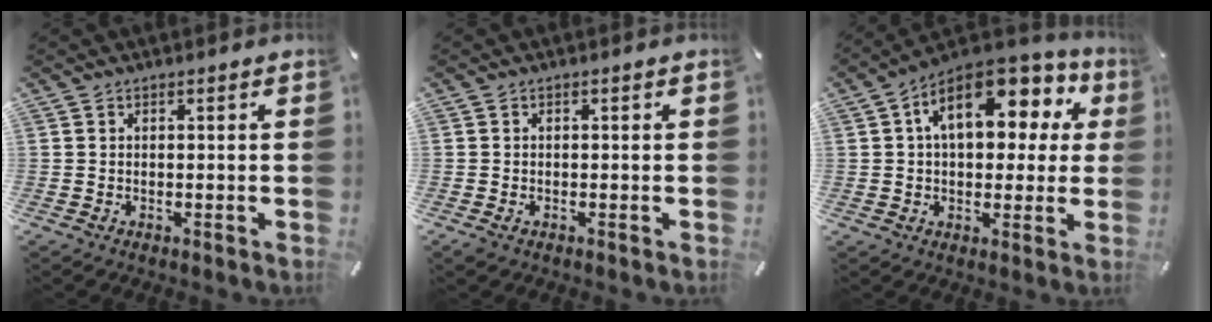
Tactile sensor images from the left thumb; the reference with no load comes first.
{"total": 0.8, "force": [-0.3, 0.5, 0.5], "torque": [-0.009, 0.000, -0.007]}
{"total": 15.6, "force": [6.1, 9.2, 11.0], "torque": [-0.170, -0.021, 0.107]}